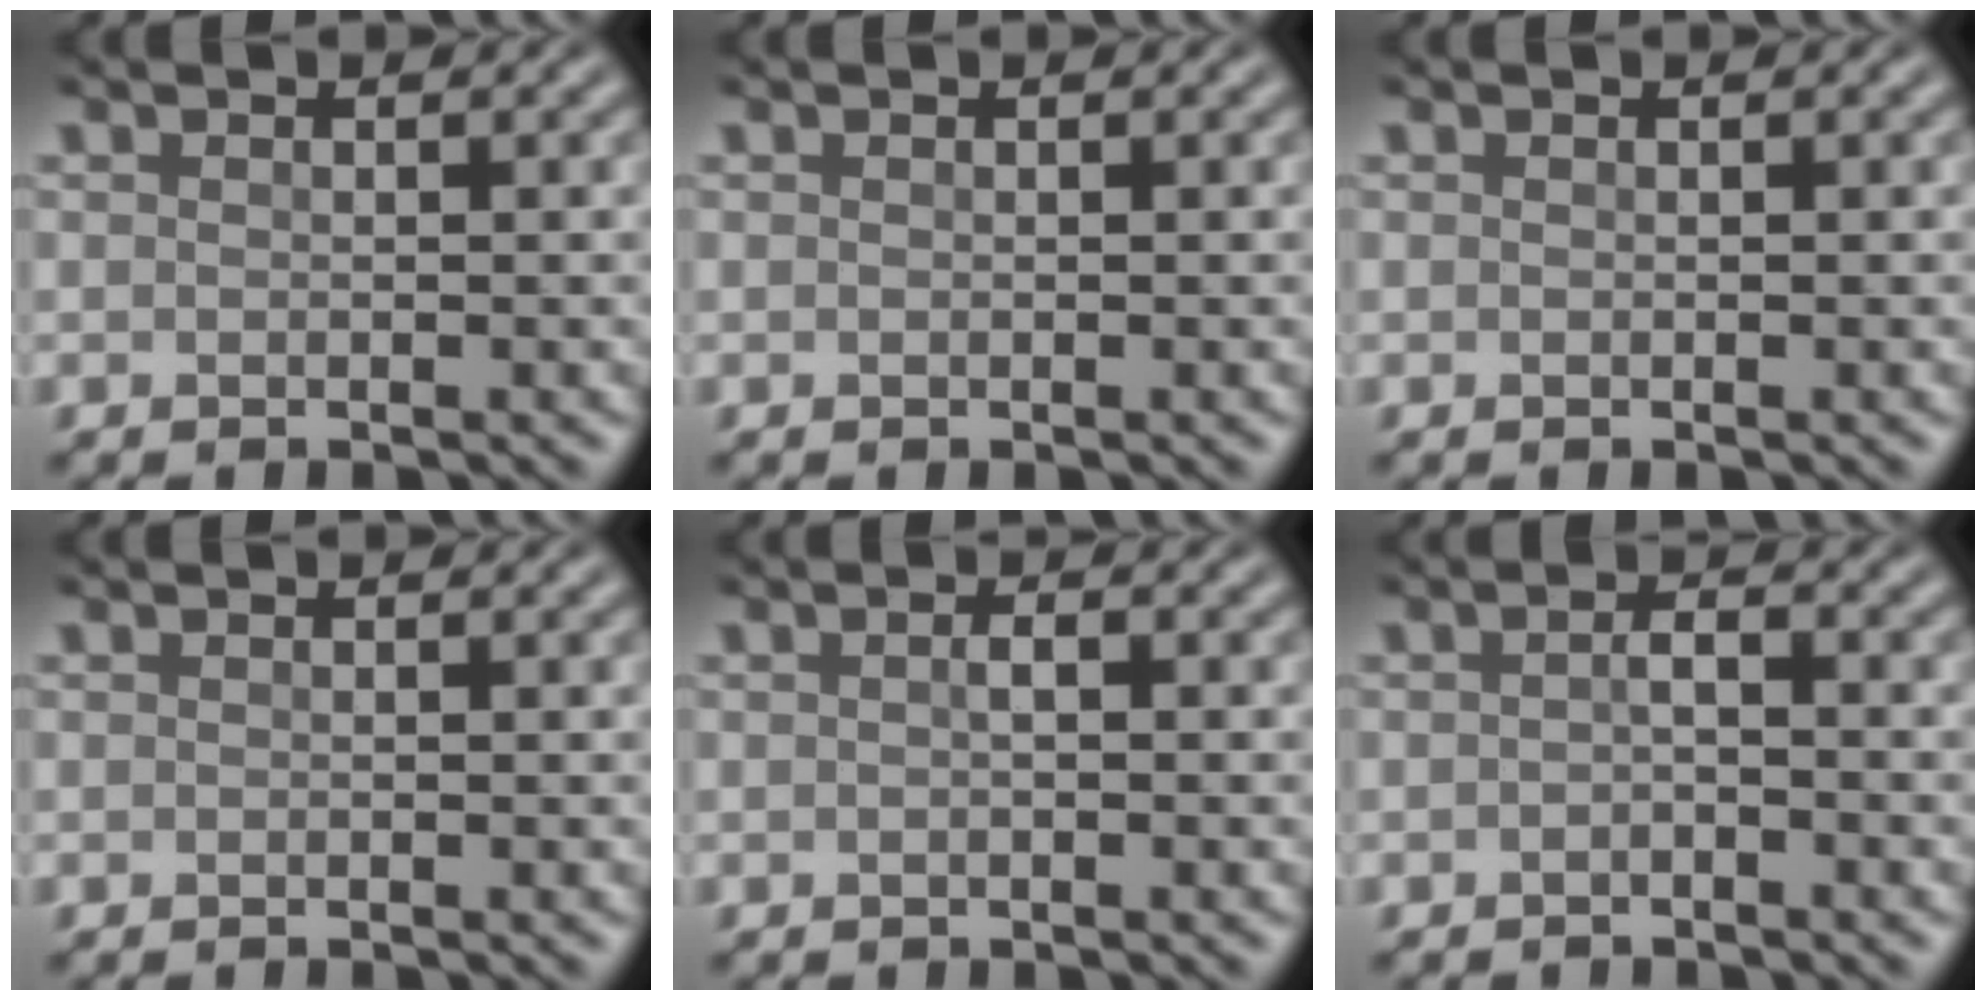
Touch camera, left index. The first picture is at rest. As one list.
[{"total": 0.0}, {"total": 0.0}, {"total": 0.6, "force": [-0.5, 0.1, 0.2], "torque": [0.000, -0.002, -0.011]}, {"total": 0.6, "force": [-0.1, 0.1, 0.6], "torque": [-0.014, 0.002, -0.002]}, {"total": 1.2, "force": [-0.7, 0.2, 0.9], "torque": [-0.019, 0.002, -0.017]}]